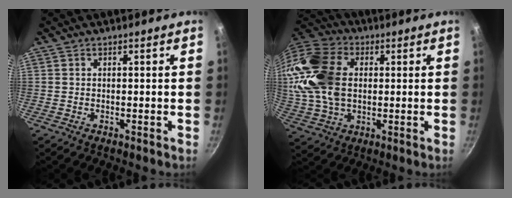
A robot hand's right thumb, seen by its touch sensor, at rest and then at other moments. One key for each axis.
{"total": 19.7, "fx": 2.3, "fy": 13.6, "fz": 14.1, "tx": -0.277, "ty": 0.018, "tz": 0.039}